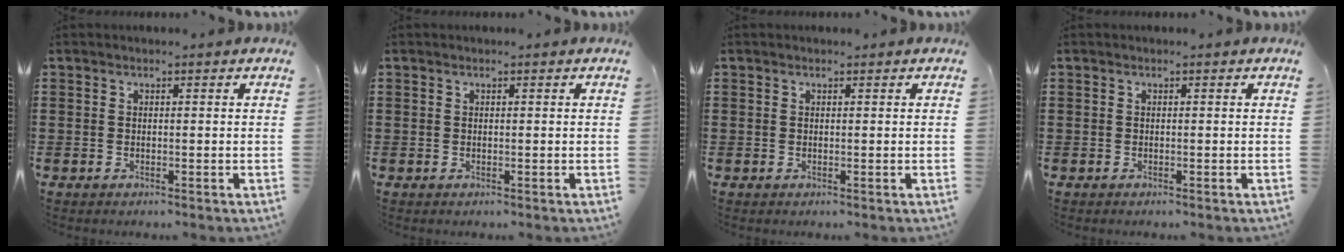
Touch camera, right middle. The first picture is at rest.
{"total": 0.0}
{"total": 0.0}
{"total": 0.0}